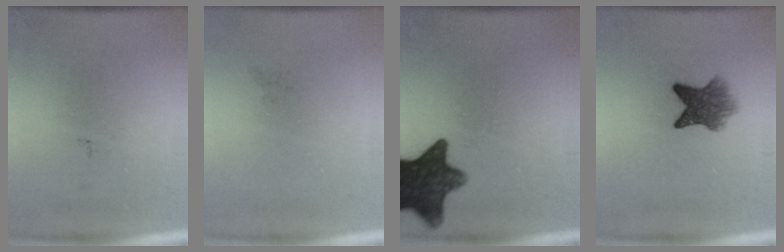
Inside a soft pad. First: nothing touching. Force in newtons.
{"total": 0.0}
{"total": 12.5}
{"total": 5.9}